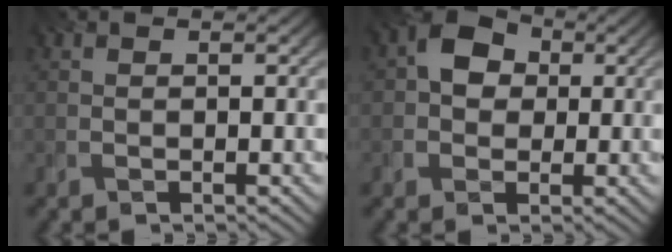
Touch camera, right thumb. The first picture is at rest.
{"total": 5.1, "force": [0.6, 4.2, 2.8], "torque": [-0.053, 0.011, 0.000]}